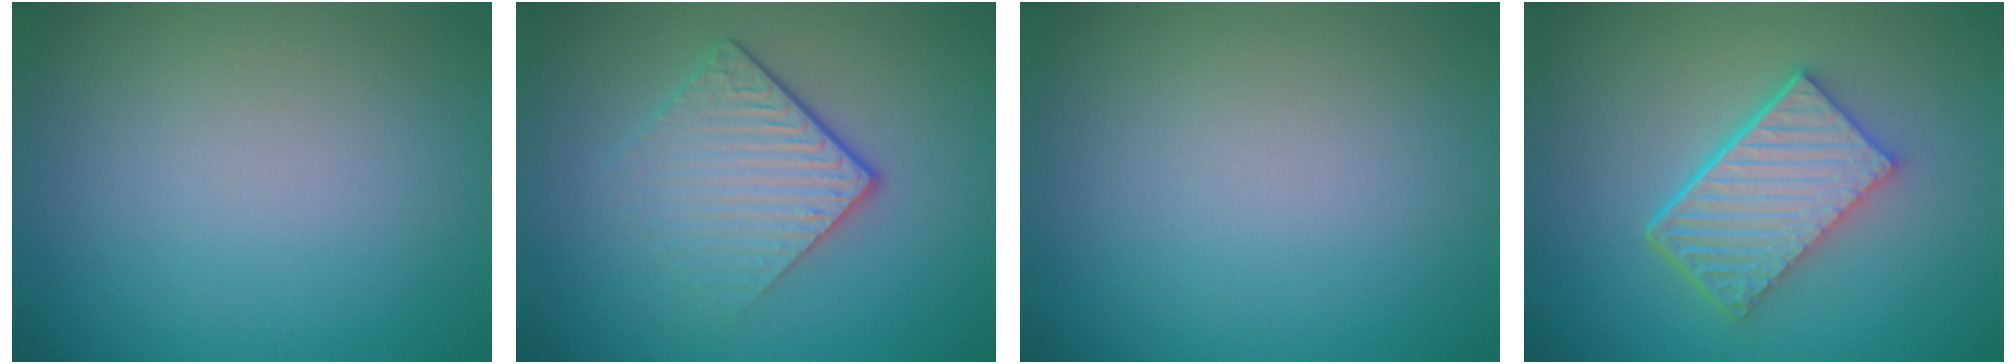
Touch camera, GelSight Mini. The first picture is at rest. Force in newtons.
{"total": 4.4, "press": 2.7, "slide": 3.5}
{"total": 0.0}
{"total": 6.0, "press": 4.4, "slide": 4.1}